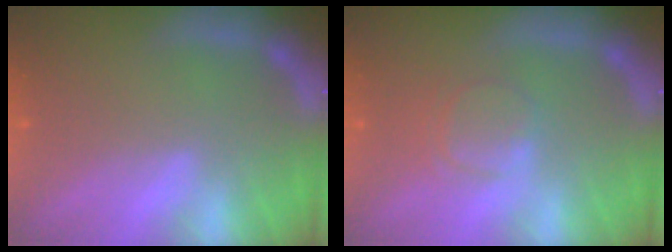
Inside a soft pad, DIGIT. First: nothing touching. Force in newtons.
{"total": 3.0}